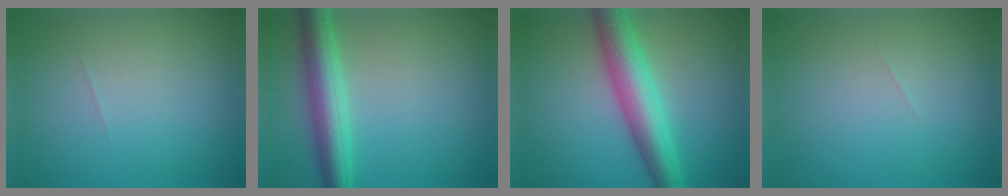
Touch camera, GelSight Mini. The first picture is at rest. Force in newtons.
{"total": 5.6, "press": 5.6, "slide": 0.2}
{"total": 6.8, "press": 6.8, "slide": 0.2}
{"total": 0.0}